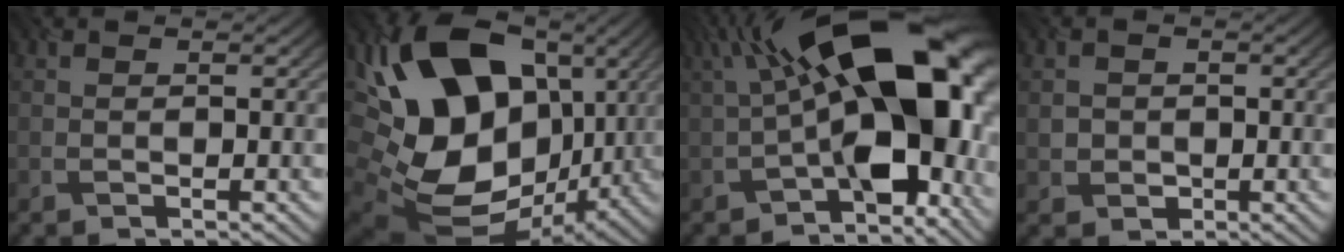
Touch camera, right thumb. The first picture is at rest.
{"total": 18.5, "force": [2.4, 13.4, 12.4], "torque": [-0.251, -0.022, 0.057]}
{"total": 19.8, "force": [0.5, 9.8, 17.2], "torque": [-0.260, 0.006, 0.015]}
{"total": 2.2, "force": [-0.3, 2.1, 0.6], "torque": [-0.016, -0.007, -0.005]}